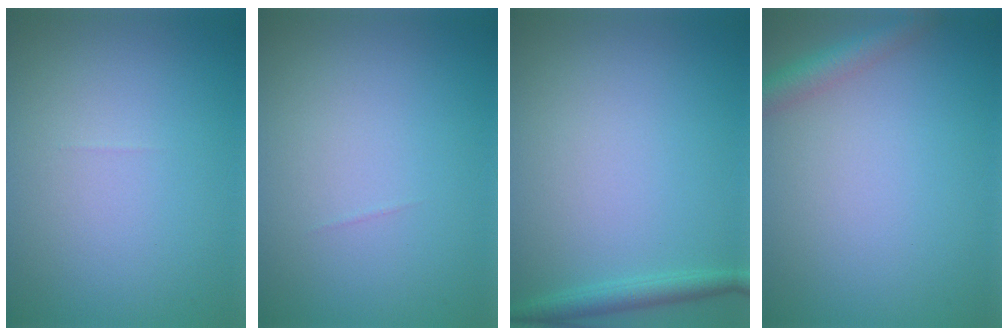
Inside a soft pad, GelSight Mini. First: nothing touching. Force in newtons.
{"total": 0.0}
{"total": 1.8, "press": 1.8, "slide": 0.1}
{"total": 2.6, "press": 2.6, "slide": 0.1}